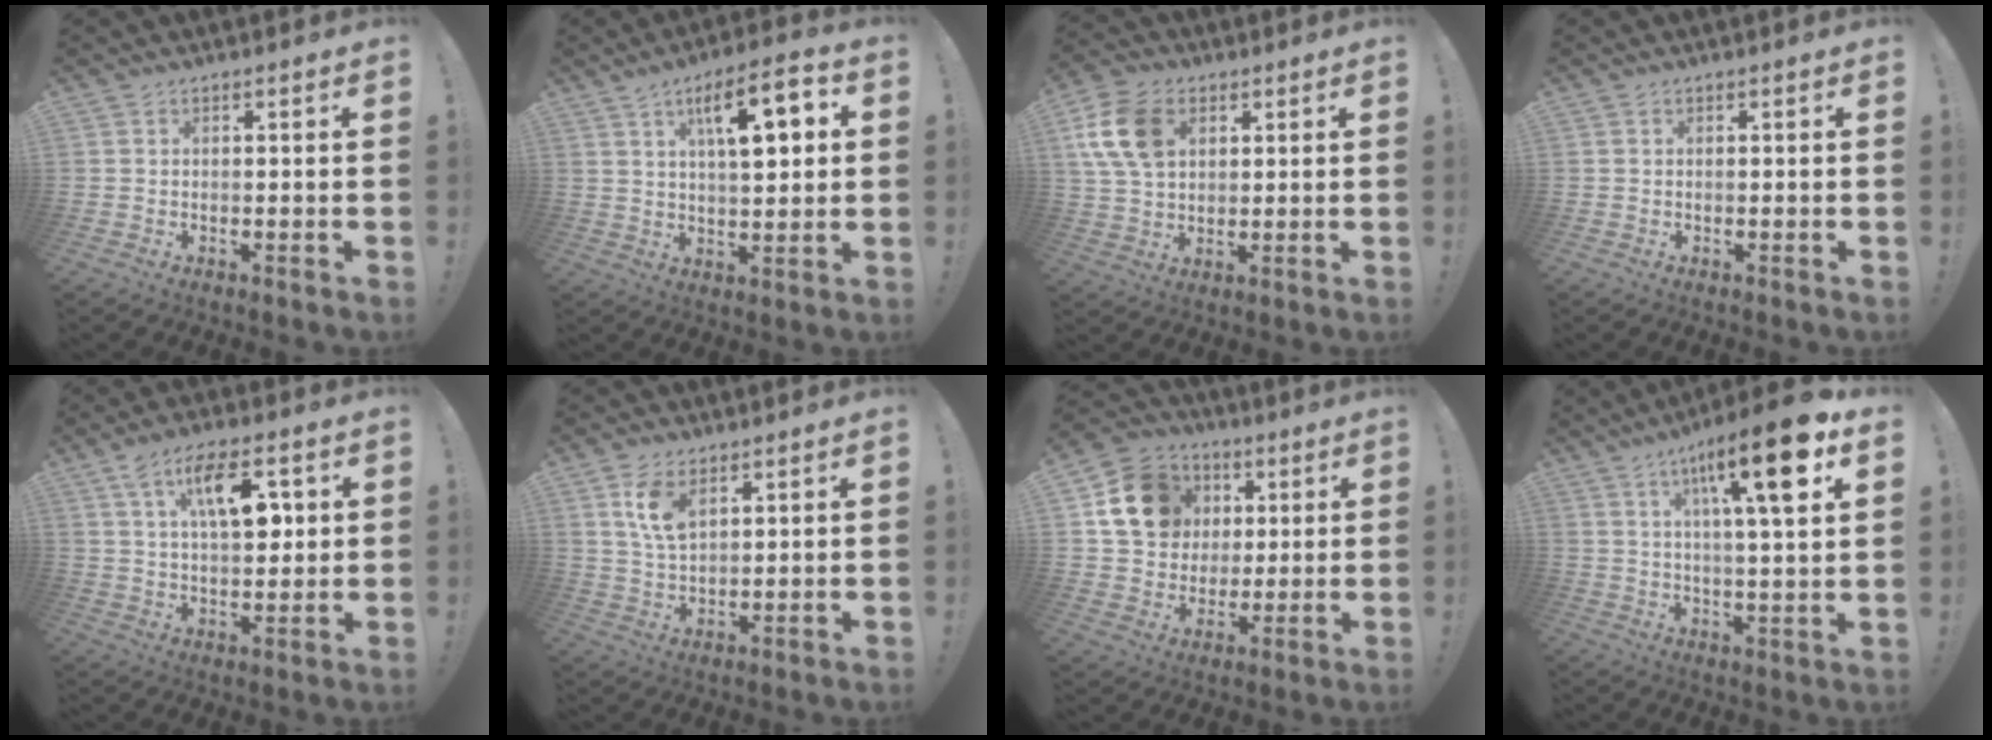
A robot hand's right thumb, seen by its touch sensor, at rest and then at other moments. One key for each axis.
{"total": 13.6, "fx": 4.6, "fy": 5.1, "fz": 11.8, "tx": -0.174, "ty": -0.002, "tz": 0.070}
{"total": 14.3, "fx": 4.6, "fy": 10.1, "fz": 9.0, "tx": -0.162, "ty": -0.005, "tz": 0.091}
{"total": 0.0}
{"total": 14.0, "fx": 5.1, "fy": 6.5, "fz": 11.2, "tx": -0.165, "ty": 0.000, "tz": 0.085}
{"total": 8.0, "fx": 4.2, "fy": 4.2, "fz": 5.5, "tx": -0.091, "ty": -0.012, "tz": 0.076}
{"total": 16.3, "fx": 4.7, "fy": 13.7, "fz": 7.4, "tx": -0.093, "ty": -0.006, "tz": 0.103}
{"total": 16.7, "fx": 7.1, "fy": 3.3, "fz": 14.8, "tx": -0.229, "ty": -0.025, "tz": 0.097}